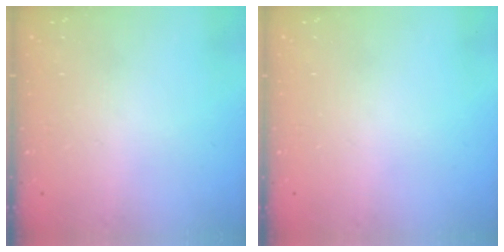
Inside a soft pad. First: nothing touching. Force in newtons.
{"total": 0.0}